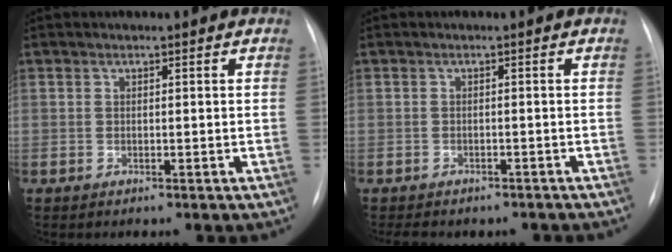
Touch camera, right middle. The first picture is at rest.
{"total": 7.2, "force": [-6.2, 2.9, 2.5], "torque": [-0.036, 0.008, -0.070]}